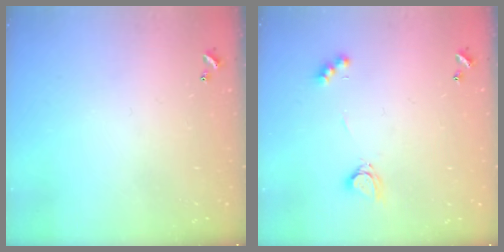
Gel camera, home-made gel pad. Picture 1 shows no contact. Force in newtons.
{"total": 2.8, "press": 2.8, "slide": 0.5}